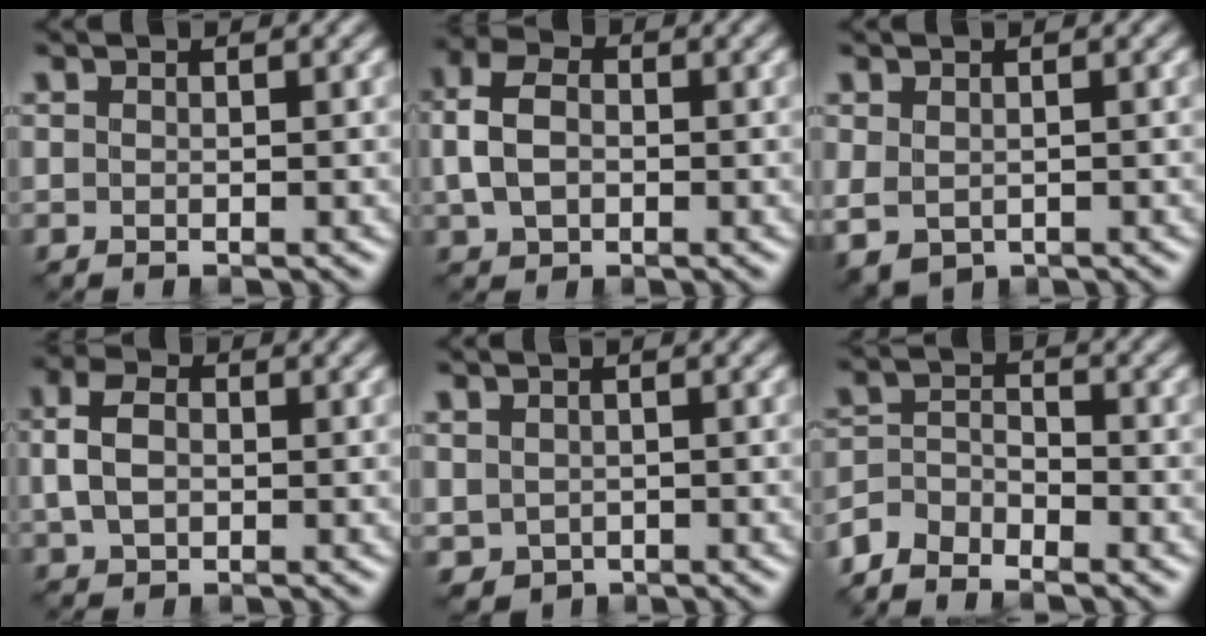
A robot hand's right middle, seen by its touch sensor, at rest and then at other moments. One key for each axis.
{"total": 5.0, "fx": 0.2, "fy": 3.5, "fz": 3.5, "tx": -0.089, "ty": 0.010, "tz": -0.002}
{"total": 2.0, "fx": -0.3, "fy": 1.3, "fz": 1.5, "tx": -0.037, "ty": -0.008, "tz": -0.002}
{"total": 4.1, "fx": 0.3, "fy": 2.8, "fz": 3.0, "tx": -0.074, "ty": 0.009, "tz": 0.001}
{"total": 2.1, "fx": -0.5, "fy": 1.7, "fz": 1.1, "tx": -0.033, "ty": -0.004, "tz": -0.007}
{"total": 3.3, "fx": -3.0, "fy": 1.0, "fz": 0.8, "tx": -0.020, "ty": 0.006, "tz": -0.073}